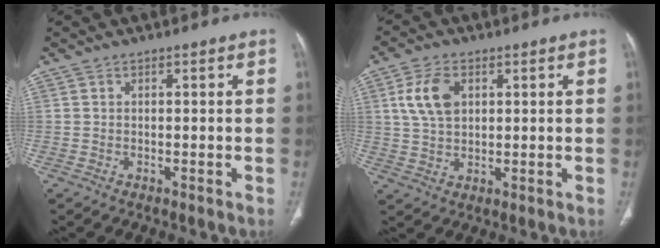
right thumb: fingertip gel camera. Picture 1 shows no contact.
{"total": 7.5, "force": [2.4, 4.7, 5.4], "torque": [-0.100, -0.002, 0.050]}